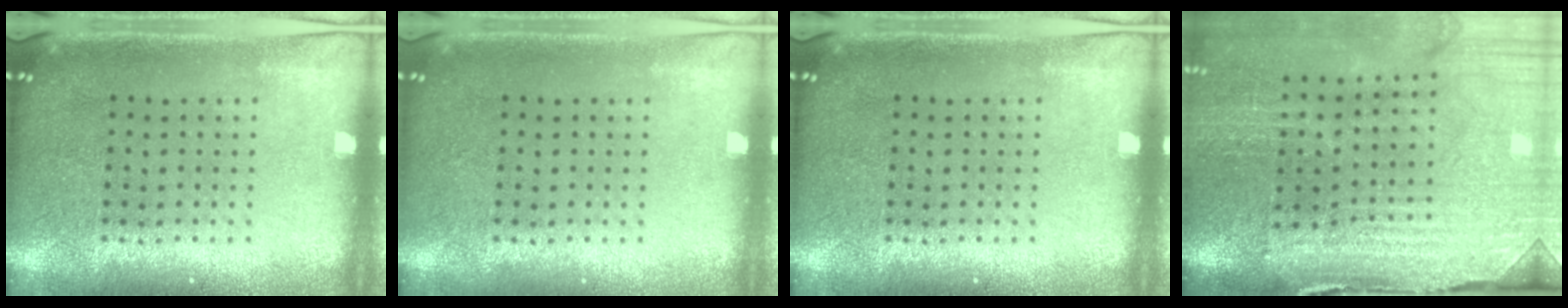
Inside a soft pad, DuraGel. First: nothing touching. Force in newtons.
{"total": 0.0}
{"total": 0.0}
{"total": 4.0, "press": 3.4, "slide": 2.0}